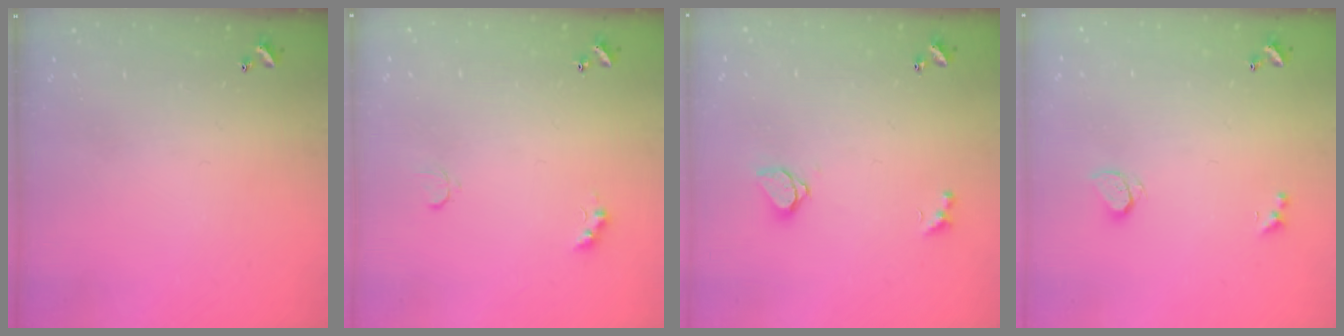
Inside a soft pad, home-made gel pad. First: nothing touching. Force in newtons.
{"total": 2.2, "press": 2.1, "slide": 0.6}
{"total": 1.5, "press": 1.4, "slide": 0.4}
{"total": 0.7, "press": 0.6, "slide": 0.4}